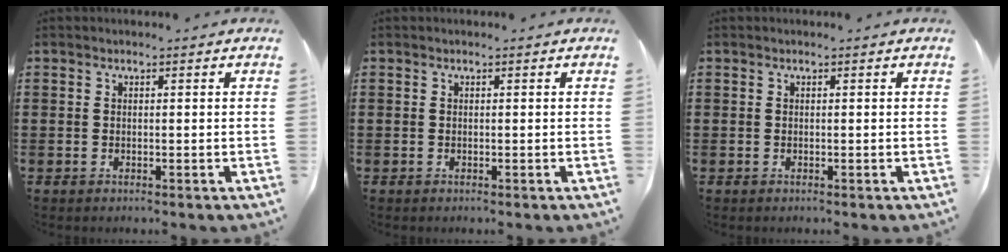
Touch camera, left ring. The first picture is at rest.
{"total": 0.0}
{"total": 0.0}